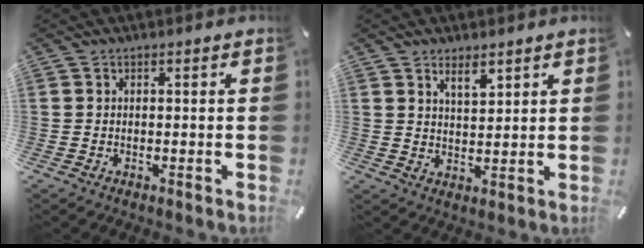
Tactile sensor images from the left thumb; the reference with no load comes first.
{"total": 4.4, "force": [3.4, 1.8, 2.2], "torque": [-0.025, -0.022, 0.058]}